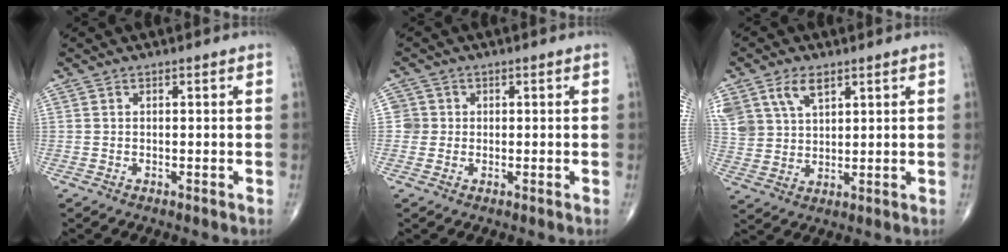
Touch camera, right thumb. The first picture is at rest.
{"total": 2.5, "force": [0.1, 2.5, -0.1], "torque": [0.025, 0.009, -0.003]}
{"total": 10.1, "force": [5.4, 6.3, 5.8], "torque": [-0.112, -0.008, 0.112]}